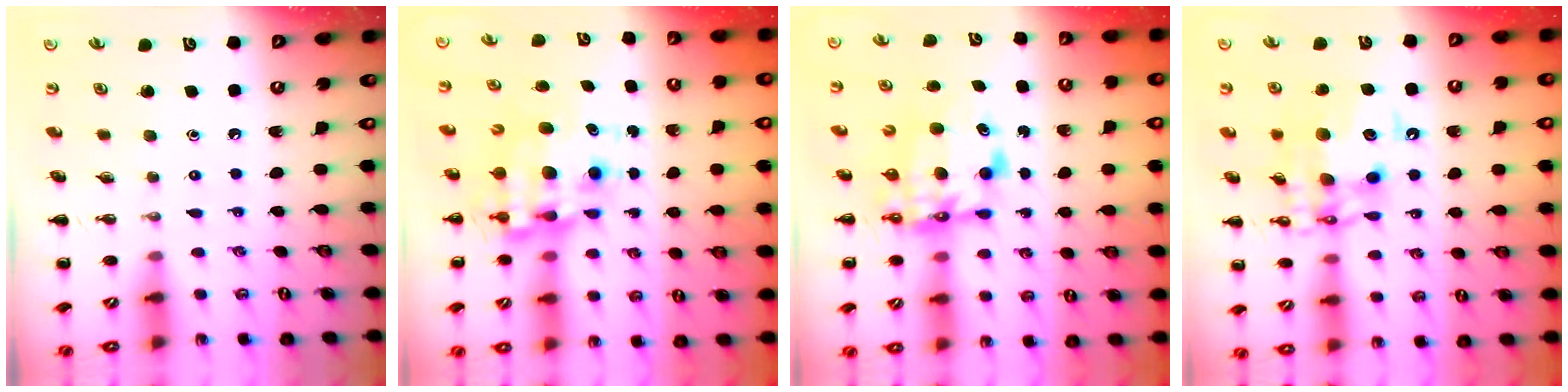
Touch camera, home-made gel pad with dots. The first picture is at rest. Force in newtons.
{"total": 9.6, "press": 9.1, "slide": 3.0}
{"total": 7.1, "press": 7.0, "slide": 1.2}
{"total": 14.1, "press": 13.7, "slide": 3.3}